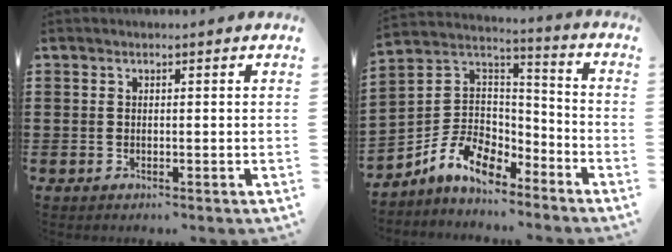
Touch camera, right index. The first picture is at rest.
{"total": 9.4, "force": [-6.0, 6.0, 4.0], "torque": [-0.111, 0.010, -0.117]}